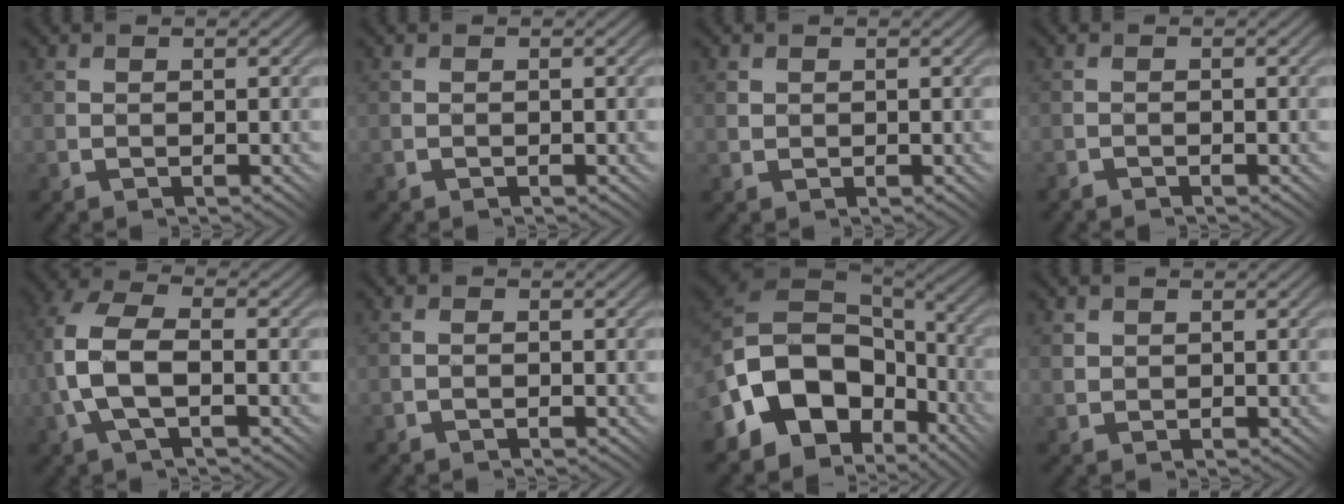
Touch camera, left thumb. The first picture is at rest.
{"total": 0.0}
{"total": 0.9, "force": [0.5, 0.7, 0.3], "torque": [-0.010, 0.001, 0.008]}
{"total": 0.9, "force": [-0.8, -0.3, -0.2], "torque": [0.005, 0.005, -0.018]}
{"total": 9.0, "force": [-1.1, 4.6, 7.7], "torque": [-0.192, 0.013, -0.030]}
{"total": 0.7, "force": [-0.3, 0.4, 0.5], "torque": [0.001, 0.007, -0.006]}
{"total": 14.8, "force": [-5.0, 10.9, 8.6], "torque": [-0.182, -0.013, -0.095]}
{"total": 1.3, "force": [0.7, 1.1, 0.3], "torque": [-0.016, 0.000, 0.014]}